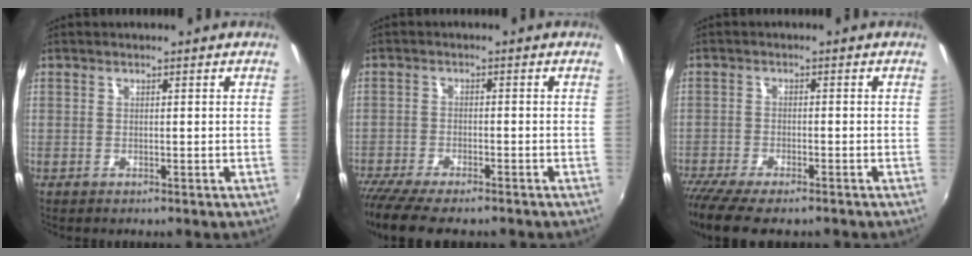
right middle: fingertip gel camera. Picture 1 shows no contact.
{"total": 9.9, "force": [-8.3, 2.0, 5.1], "torque": [-0.123, -0.044, -0.144]}
{"total": 9.7, "force": [-7.8, 2.3, 5.2], "torque": [-0.128, -0.045, -0.139]}